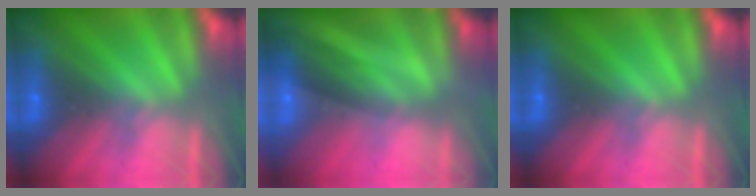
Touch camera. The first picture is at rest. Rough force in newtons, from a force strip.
{"total": 2.0}
{"total": 0.0}